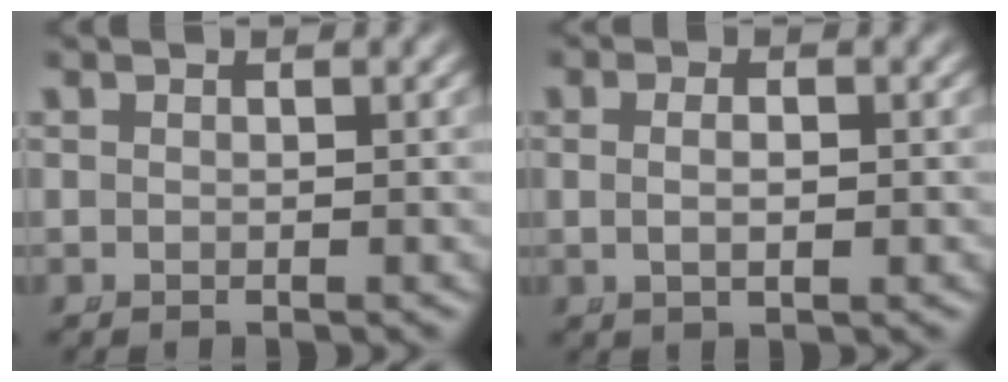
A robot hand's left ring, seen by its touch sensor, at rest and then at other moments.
{"total": 1.8, "force": [-0.2, 0.5, 1.7], "torque": [-0.030, -0.007, 0.001]}